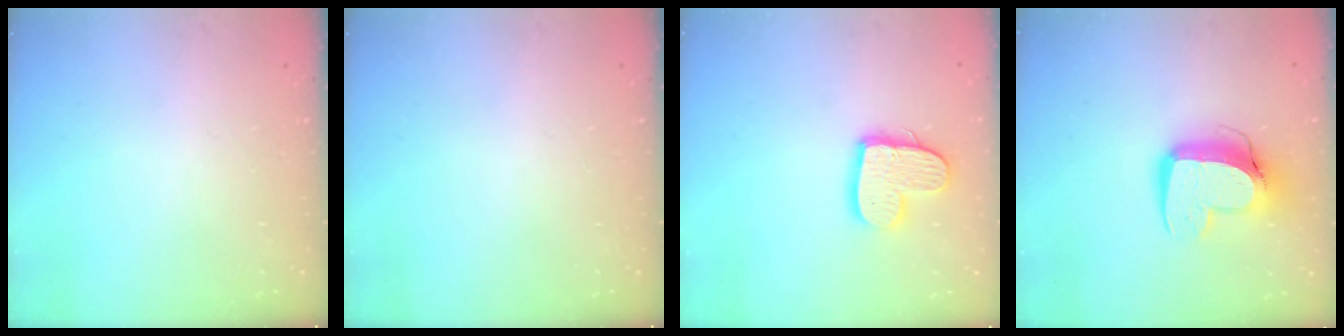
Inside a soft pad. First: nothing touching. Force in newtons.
{"total": 0.0}
{"total": 12.5, "press": 12.4, "slide": 1.1}
{"total": 12.9, "press": 12.9, "slide": 1.2}